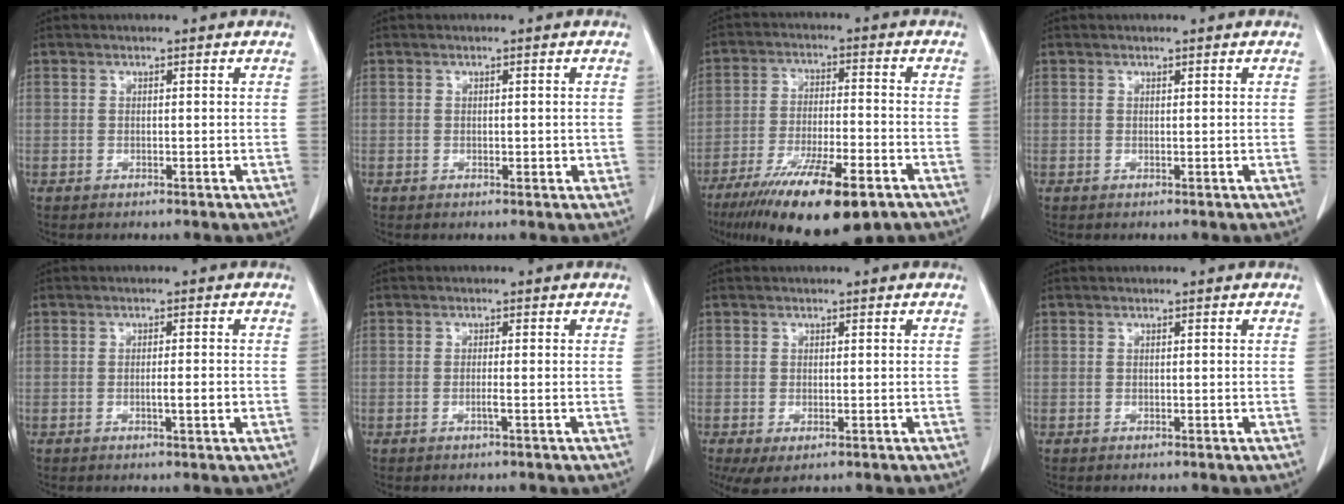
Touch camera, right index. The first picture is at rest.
{"total": 1.5, "force": [0.0, 0.9, 1.2], "torque": [-0.014, 0.000, 0.002]}
{"total": 16.4, "force": [-10.6, 3.1, 12.1], "torque": [-0.201, -0.036, -0.175]}
{"total": 0.0}
{"total": 2.5, "force": [-0.6, 0.1, 2.5], "torque": [-0.043, -0.002, -0.010]}
{"total": 1.1, "force": [-0.4, -0.2, 1.0], "torque": [-0.020, -0.001, -0.008]}
{"total": 3.5, "force": [-1.8, 1.4, 2.7], "torque": [-0.046, -0.012, -0.022]}
{"total": 0.0}